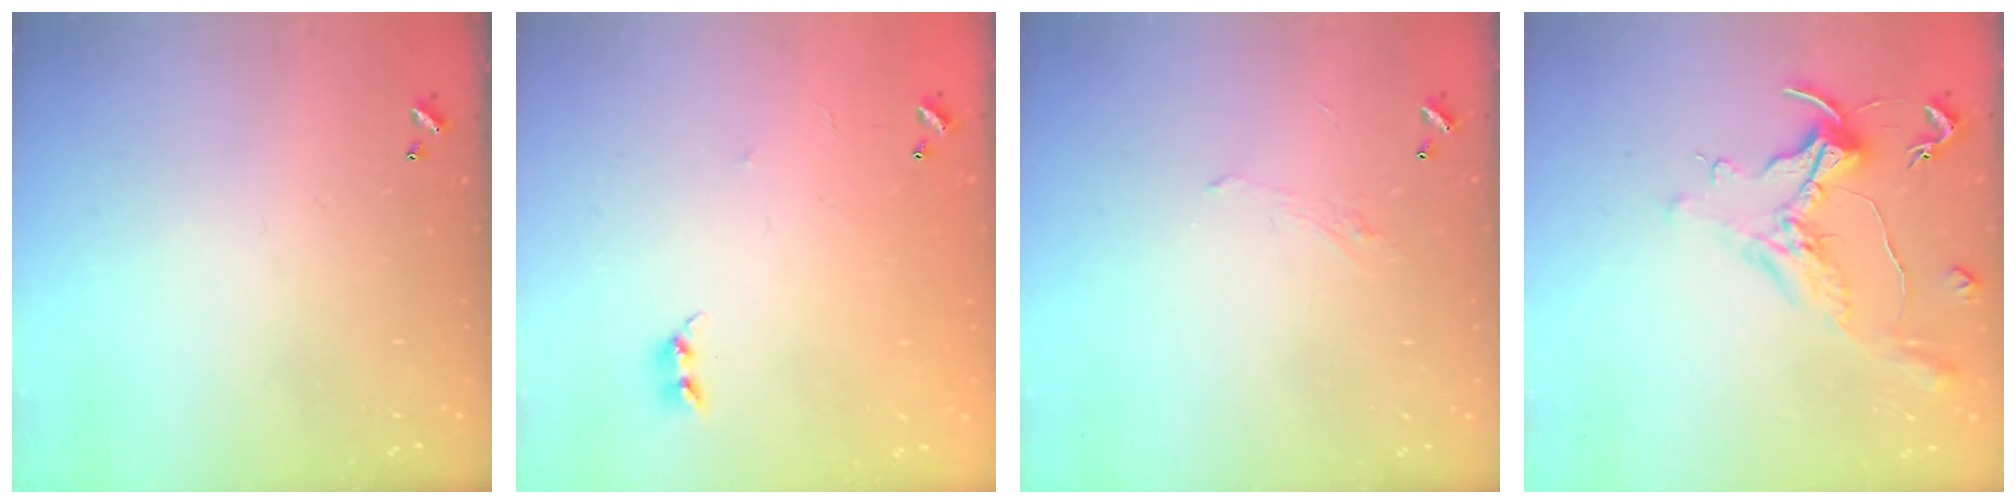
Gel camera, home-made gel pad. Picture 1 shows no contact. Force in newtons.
{"total": 6.8, "press": 6.7, "slide": 0.6}
{"total": 1.0, "press": 0.8, "slide": 0.6}
{"total": 1.3, "press": 1.1, "slide": 0.6}